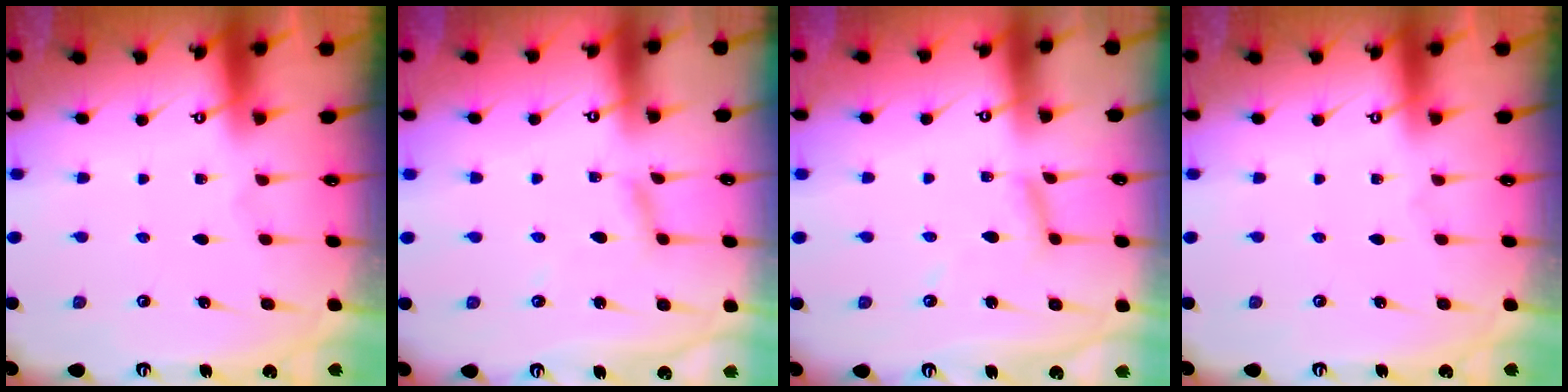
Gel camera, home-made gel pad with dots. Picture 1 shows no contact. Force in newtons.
{"total": 2.9, "press": 2.9, "slide": 0.3}
{"total": 5.2, "press": 5.2, "slide": 0.3}
{"total": 0.0}